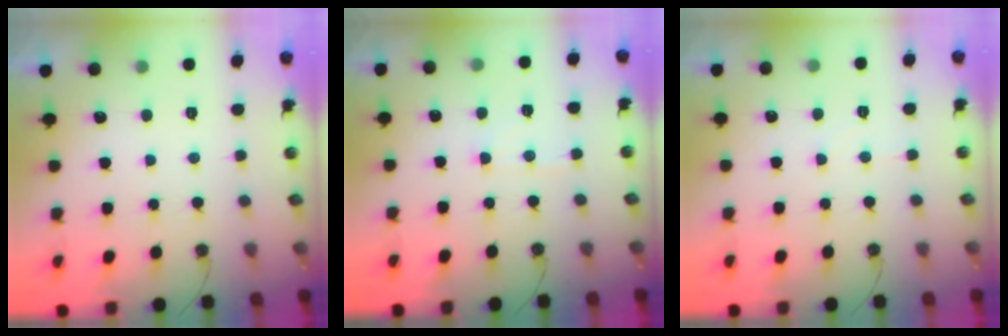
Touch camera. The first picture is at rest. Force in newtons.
{"total": 5.4, "press": 5.3, "slide": 0.8}
{"total": 4.4, "press": 4.3, "slide": 0.7}